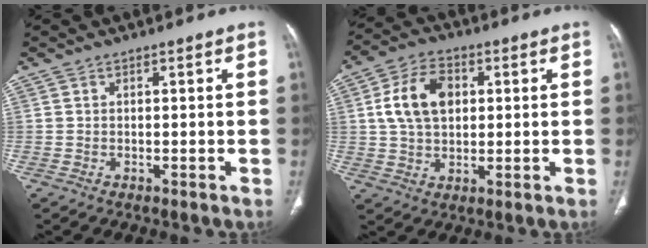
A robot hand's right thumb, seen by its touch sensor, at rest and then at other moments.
{"total": 11.0, "force": [2.2, 7.3, 7.9], "torque": [-0.133, 0.008, 0.039]}